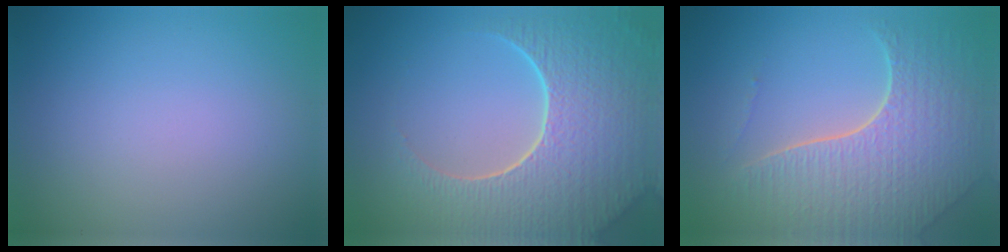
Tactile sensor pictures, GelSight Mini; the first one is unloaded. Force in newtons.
{"total": 9.2, "press": 6.5, "slide": 6.5}
{"total": 7.3, "press": 5.3, "slide": 4.9}